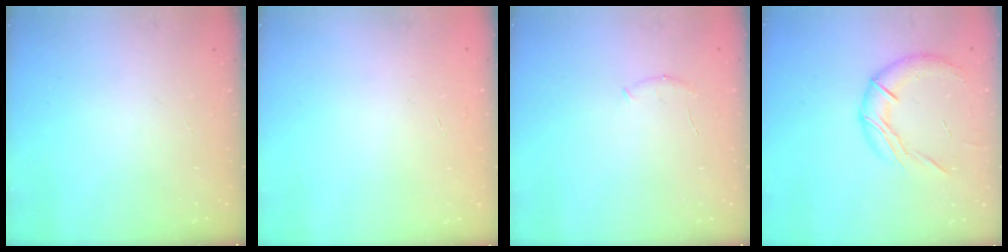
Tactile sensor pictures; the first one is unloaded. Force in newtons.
{"total": 0.6, "press": 0.5, "slide": 0.2}
{"total": 5.5, "press": 5.4, "slide": 1.3}
{"total": 12.1, "press": 12.0, "slide": 1.1}